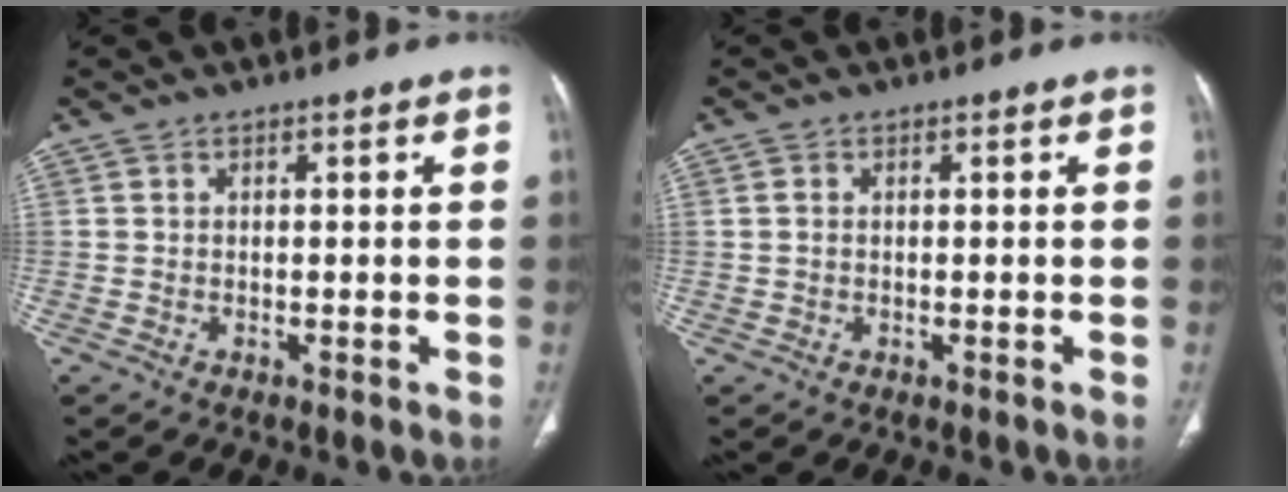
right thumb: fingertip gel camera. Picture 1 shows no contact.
{"total": 0.9, "force": [0.1, 0.6, 0.6], "torque": [-0.016, 0.002, 0.004]}